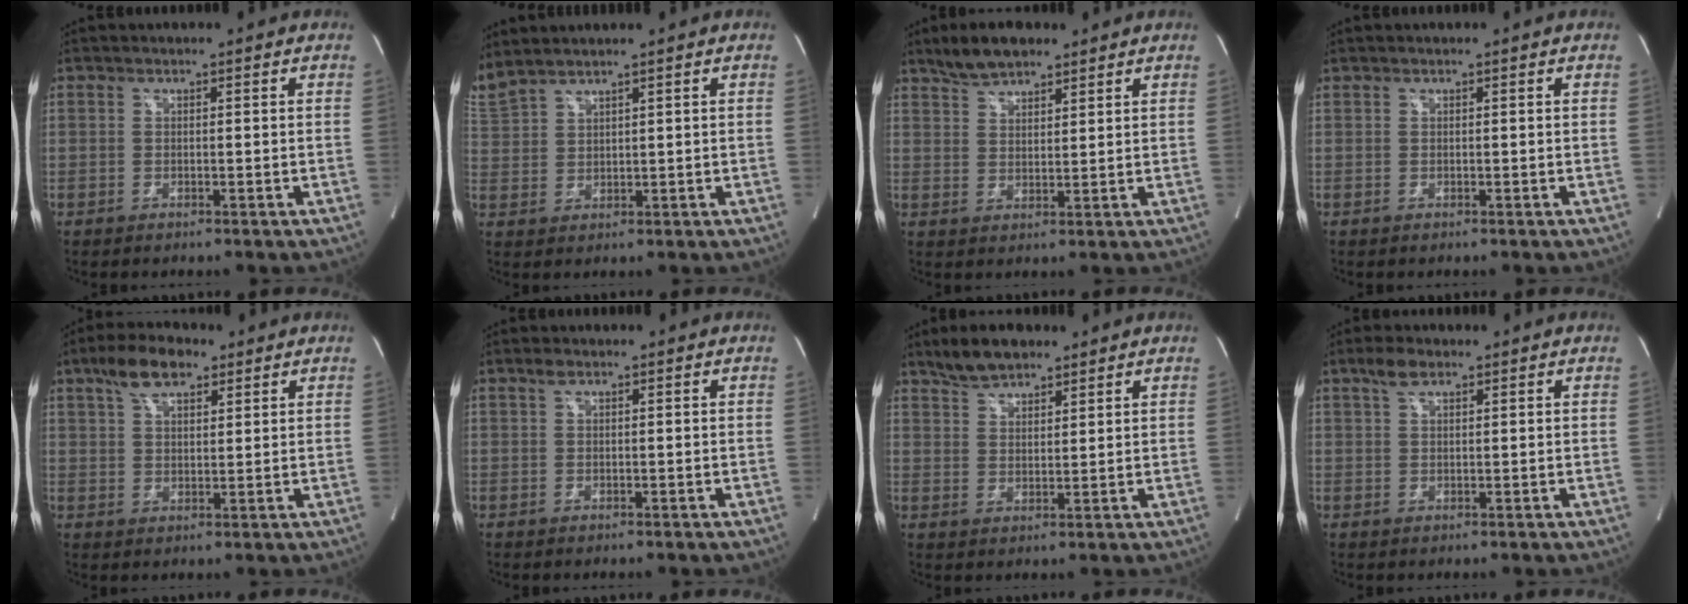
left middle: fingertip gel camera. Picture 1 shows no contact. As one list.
[{"total": 5.9, "force": [5.5, 0.3, 2.3], "torque": [-0.078, 0.014, 0.127]}, {"total": 6.0, "force": [4.9, 2.2, 2.8], "torque": [-0.058, 0.009, 0.093]}, {"total": 0.0}, {"total": 7.5, "force": [4.8, 3.1, 4.9], "torque": [-0.096, 0.020, 0.086]}, {"total": 1.0, "force": [0.6, 0.3, 0.6], "torque": [-0.015, 0.009, 0.013]}, {"total": 6.1, "force": [5.0, 2.4, 2.7], "torque": [-0.057, 0.010, 0.095]}, {"total": 3.0, "force": [2.0, 1.1, 1.9], "torque": [-0.045, 0.011, 0.041]}]